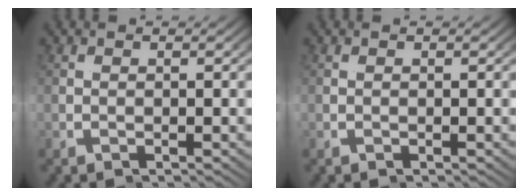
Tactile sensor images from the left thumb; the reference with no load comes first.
{"total": 0.0}